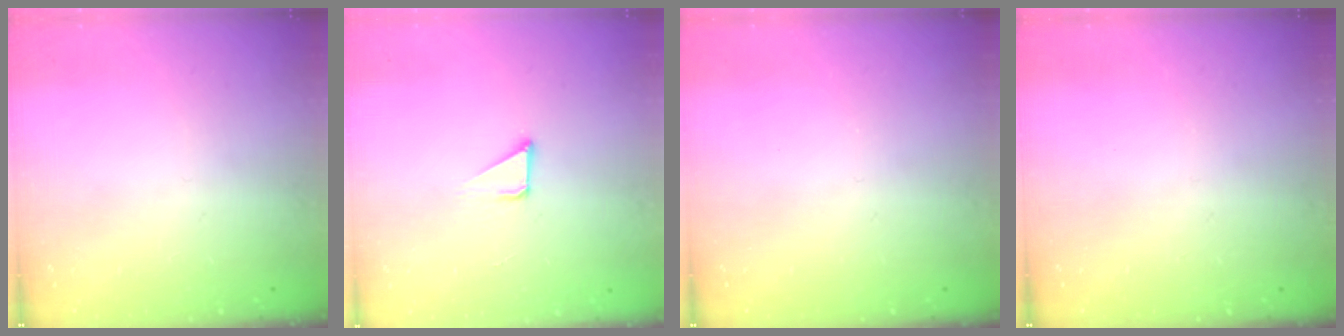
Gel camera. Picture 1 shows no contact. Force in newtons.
{"total": 2.2, "press": 2.2, "slide": 0.2}
{"total": 0.0}
{"total": 0.0}